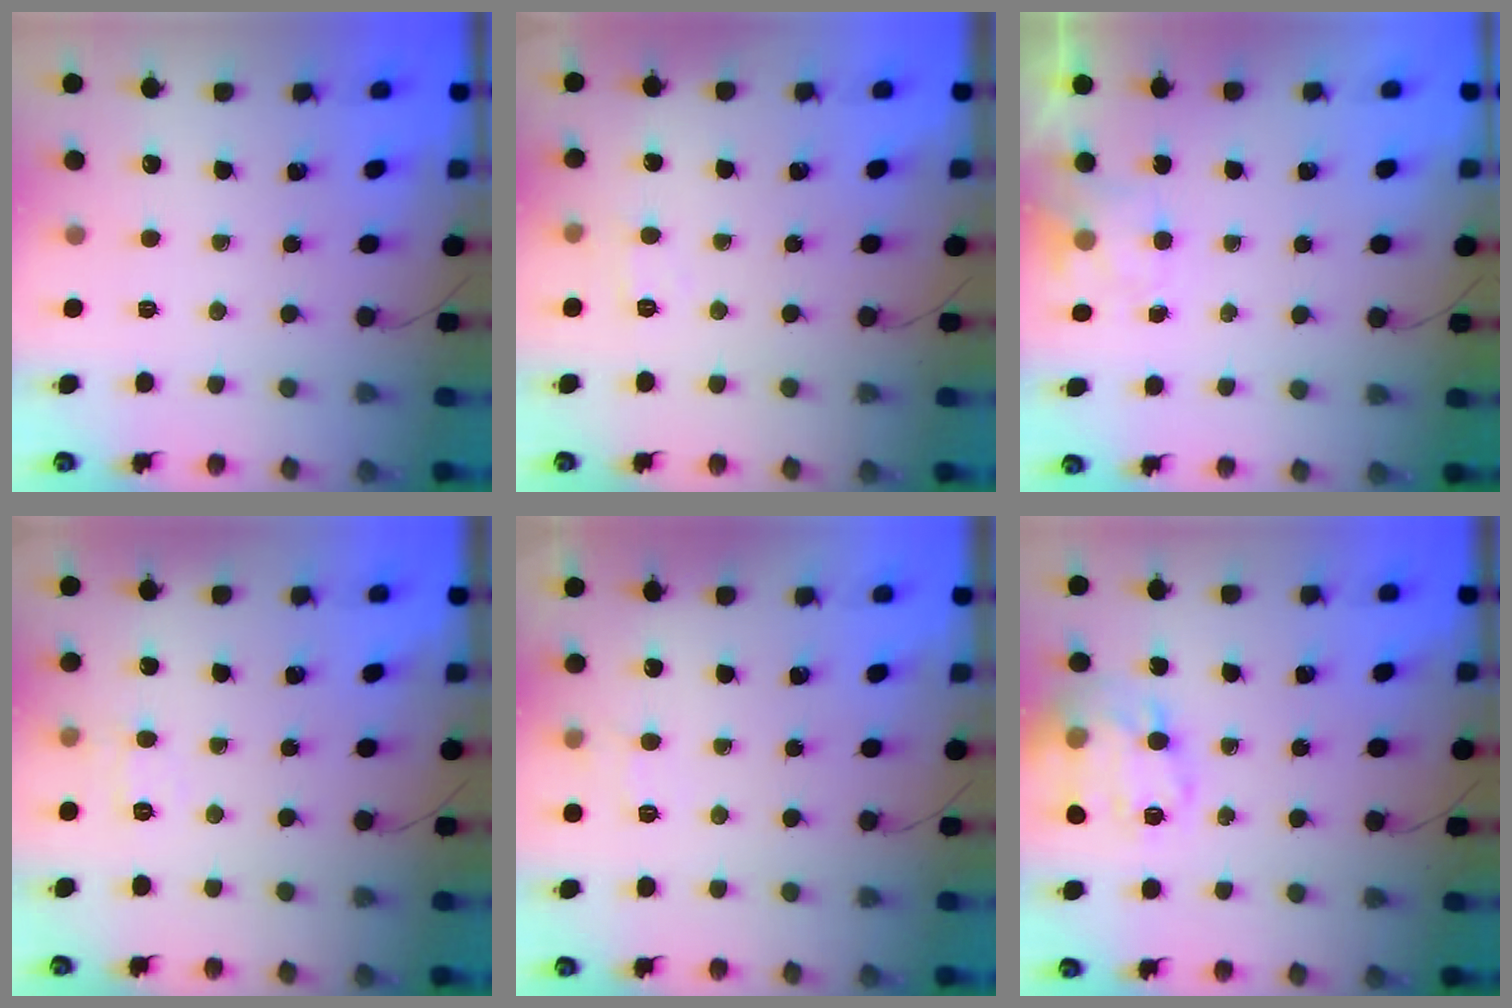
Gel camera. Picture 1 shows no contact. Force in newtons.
{"total": 4.3, "press": 4.0, "slide": 1.5}
{"total": 2.5, "press": 2.1, "slide": 1.4}
{"total": 4.9, "press": 4.7, "slide": 1.4}
{"total": 7.1, "press": 6.9, "slide": 1.8}
{"total": 18.3, "press": 18.2, "slide": 1.9}